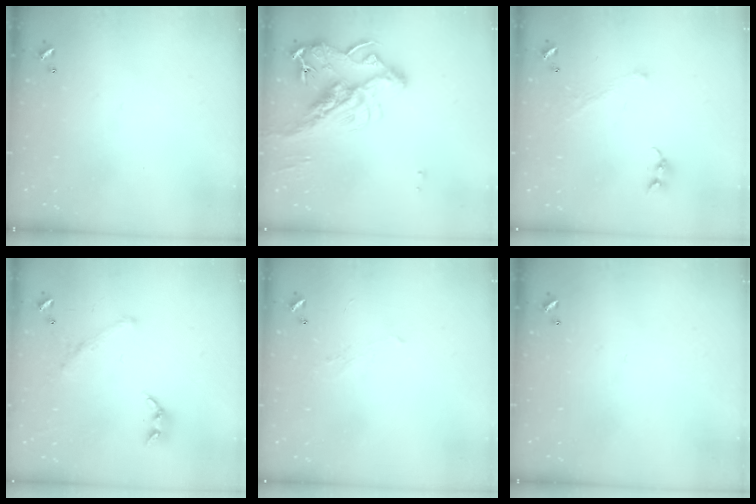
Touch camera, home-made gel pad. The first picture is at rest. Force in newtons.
{"total": 16.1, "press": 16.0, "slide": 2.4}
{"total": 1.3, "press": 1.2, "slide": 0.5}
{"total": 1.5, "press": 1.0, "slide": 1.2}
{"total": 1.3, "press": 1.1, "slide": 0.7}
{"total": 0.0}